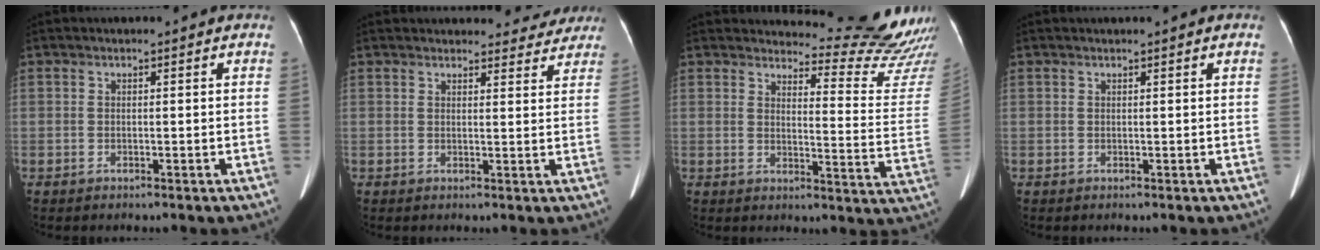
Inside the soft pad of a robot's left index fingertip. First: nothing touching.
{"total": 8.4, "force": [8.0, 2.6, 0.9], "torque": [0.021, 0.003, 0.071]}
{"total": 15.4, "force": [15.4, 0.2, 1.2], "torque": [0.000, -0.139, 0.156]}
{"total": 1.0, "force": [0.7, -0.1, 0.6], "torque": [-0.010, 0.014, 0.014]}